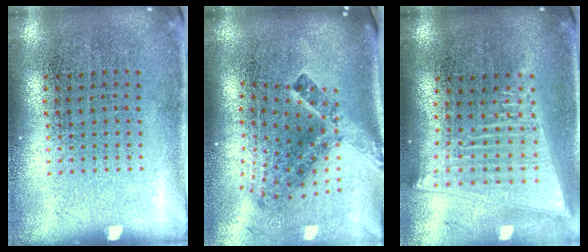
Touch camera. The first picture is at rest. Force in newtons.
{"total": 2.9, "press": 1.7, "slide": 2.3}
{"total": 2.1, "press": 1.8, "slide": 1.1}